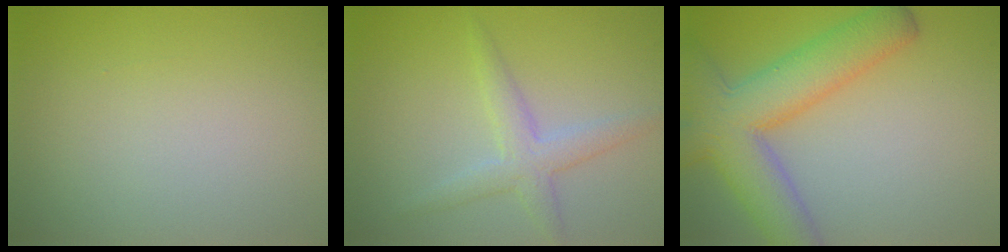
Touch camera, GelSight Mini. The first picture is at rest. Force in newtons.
{"total": 2.8, "press": 2.8, "slide": 0.1}
{"total": 8.2, "press": 8.1, "slide": 0.5}